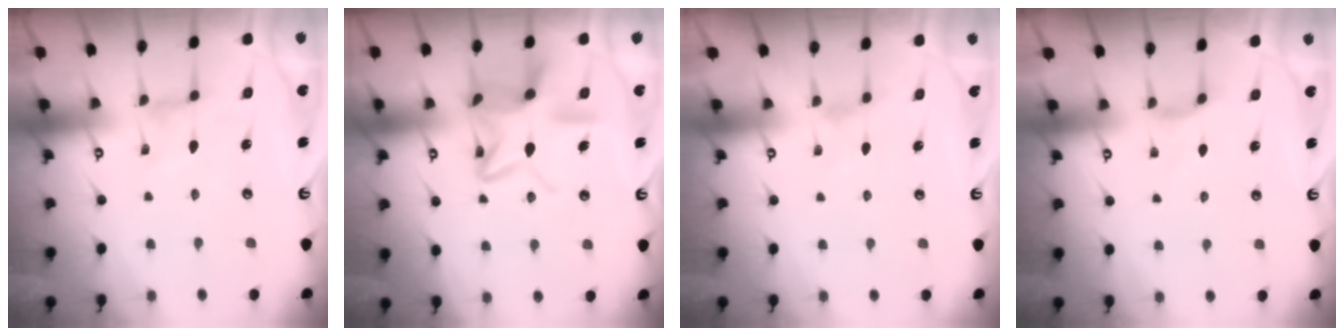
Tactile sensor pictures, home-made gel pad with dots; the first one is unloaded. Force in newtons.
{"total": 15.8, "press": 15.8, "slide": 1.5}
{"total": 1.5, "press": 1.5, "slide": 0.3}
{"total": 2.0, "press": 2.0, "slide": 0.3}